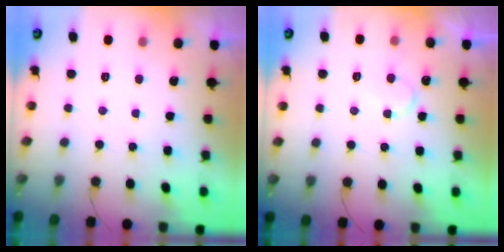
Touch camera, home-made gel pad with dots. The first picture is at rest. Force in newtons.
{"total": 6.2, "press": 6.1, "slide": 0.5}